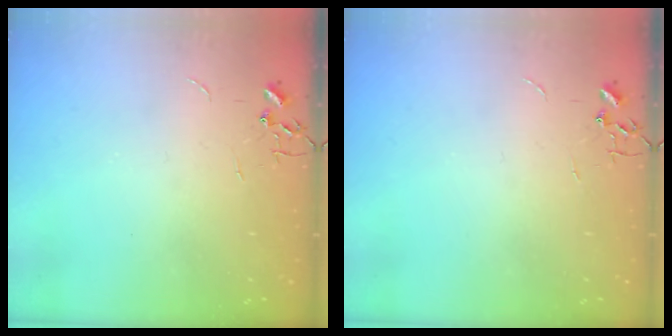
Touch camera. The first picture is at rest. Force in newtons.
{"total": 0.0}